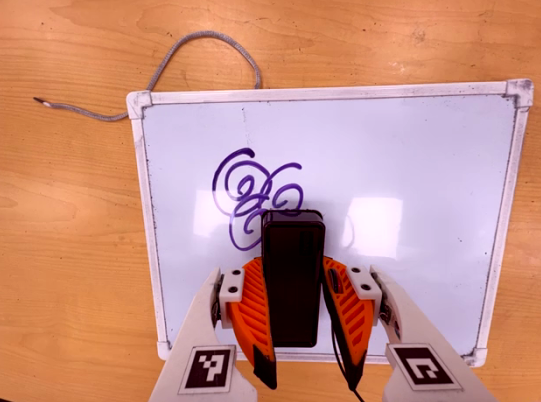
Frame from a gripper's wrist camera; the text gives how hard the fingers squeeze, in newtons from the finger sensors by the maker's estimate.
{"total": 4.6, "left": 3.3, "right": 6.0}